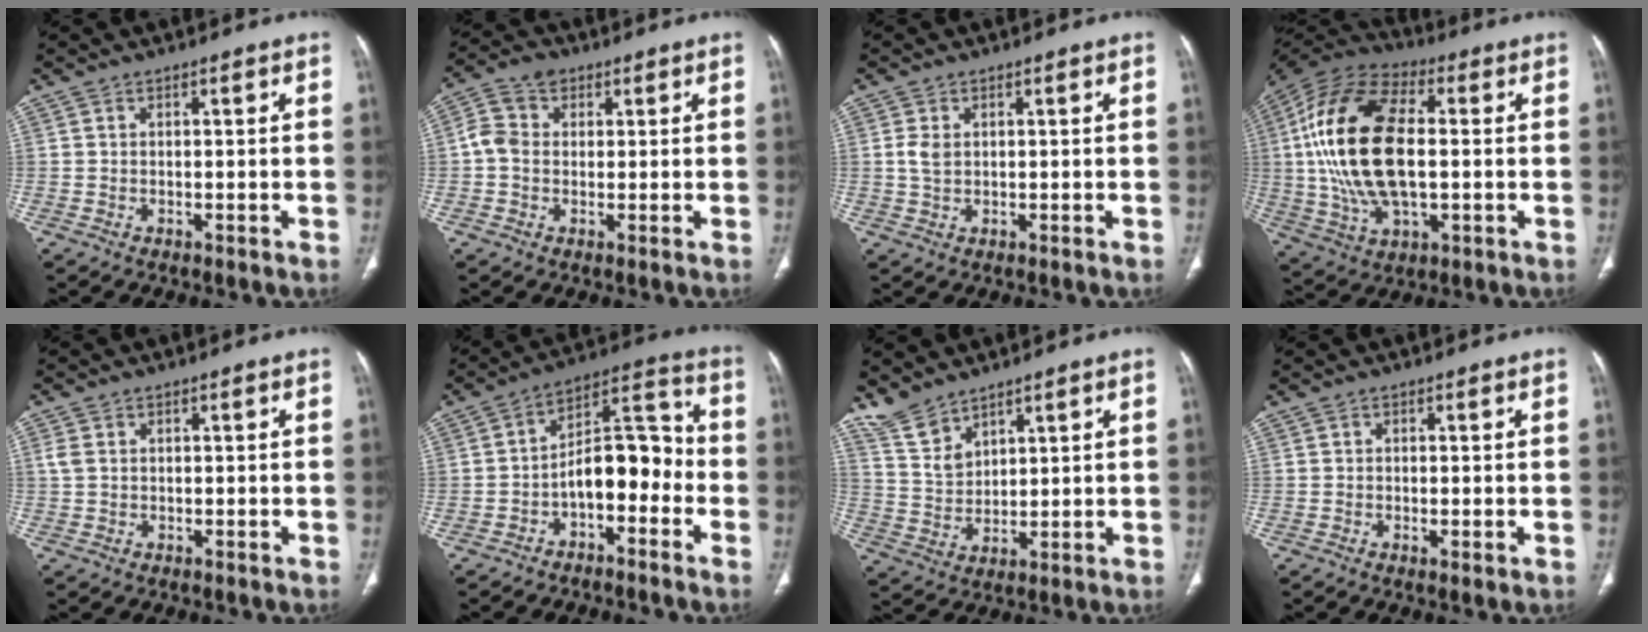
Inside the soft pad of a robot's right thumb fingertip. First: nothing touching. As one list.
[{"total": 6.0, "force": [0.6, 5.1, 3.1], "torque": [-0.059, 0.019, 0.004]}, {"total": 2.5, "force": [0.5, 1.8, 1.8], "torque": [-0.036, 0.001, 0.013]}, {"total": 23.4, "force": [1.0, 12.1, 19.9], "torque": [-0.405, 0.010, 0.016]}, {"total": 1.8, "force": [0.2, 1.5, 1.0], "torque": [-0.025, 0.005, 0.006]}, {"total": 11.6, "force": [-3.6, 6.3, 9.0], "torque": [-0.106, 0.064, -0.067]}, {"total": 6.5, "force": [5.6, 2.7, 1.9], "torque": [-0.031, -0.027, 0.127]}, {"total": 1.2, "force": [-0.4, 0.2, 1.1], "torque": [-0.021, -0.003, -0.008]}]